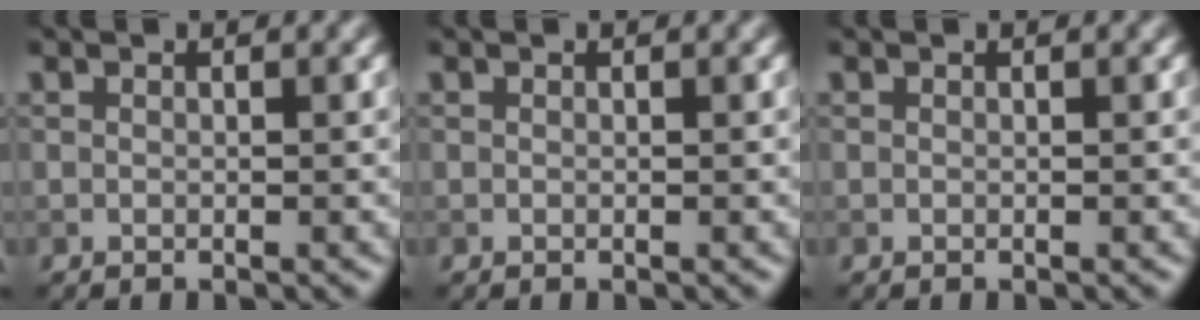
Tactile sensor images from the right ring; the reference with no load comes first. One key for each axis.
{"total": 0.0}
{"total": 0.0}